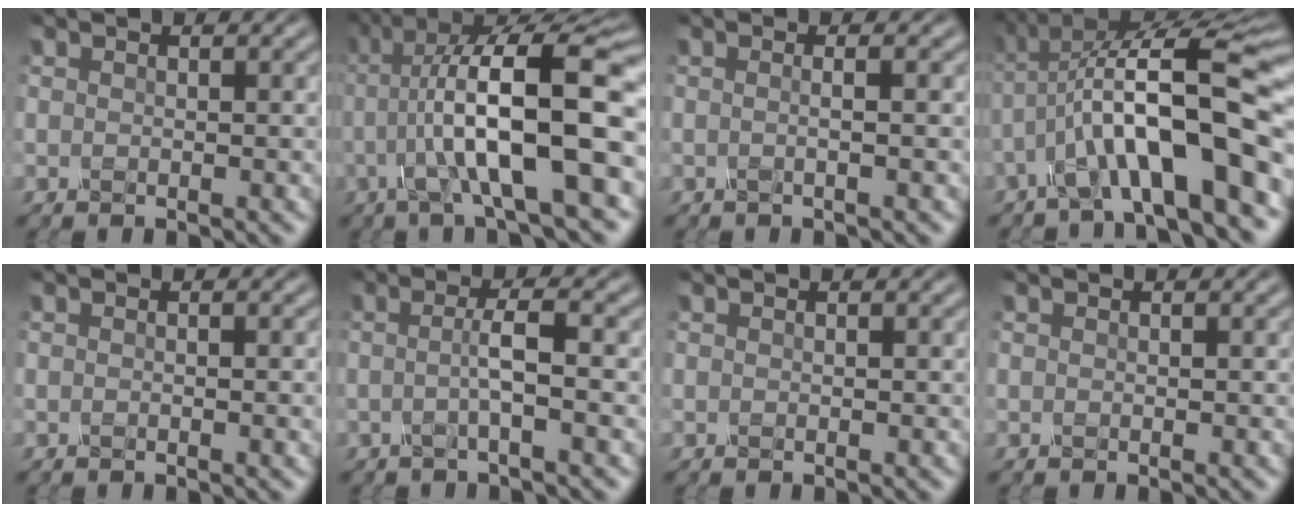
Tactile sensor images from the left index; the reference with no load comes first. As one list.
[{"total": 12.9, "force": [-0.7, 2.9, 12.5], "torque": [-0.203, 0.025, -0.010]}, {"total": 2.2, "force": [0.1, 1.0, 1.9], "torque": [-0.015, 0.004, -0.025]}, {"total": 11.8, "force": [-3.3, 2.9, 10.9], "torque": [-0.184, 0.019, -0.049]}, {"total": 1.1, "force": [-0.3, 0.3, 1.0], "torque": [-0.012, 0.000, -0.006]}, {"total": 2.9, "force": [-0.4, 0.4, 2.8], "torque": [-0.053, -0.003, -0.012]}, {"total": 0.0}, {"total": 0.0}]